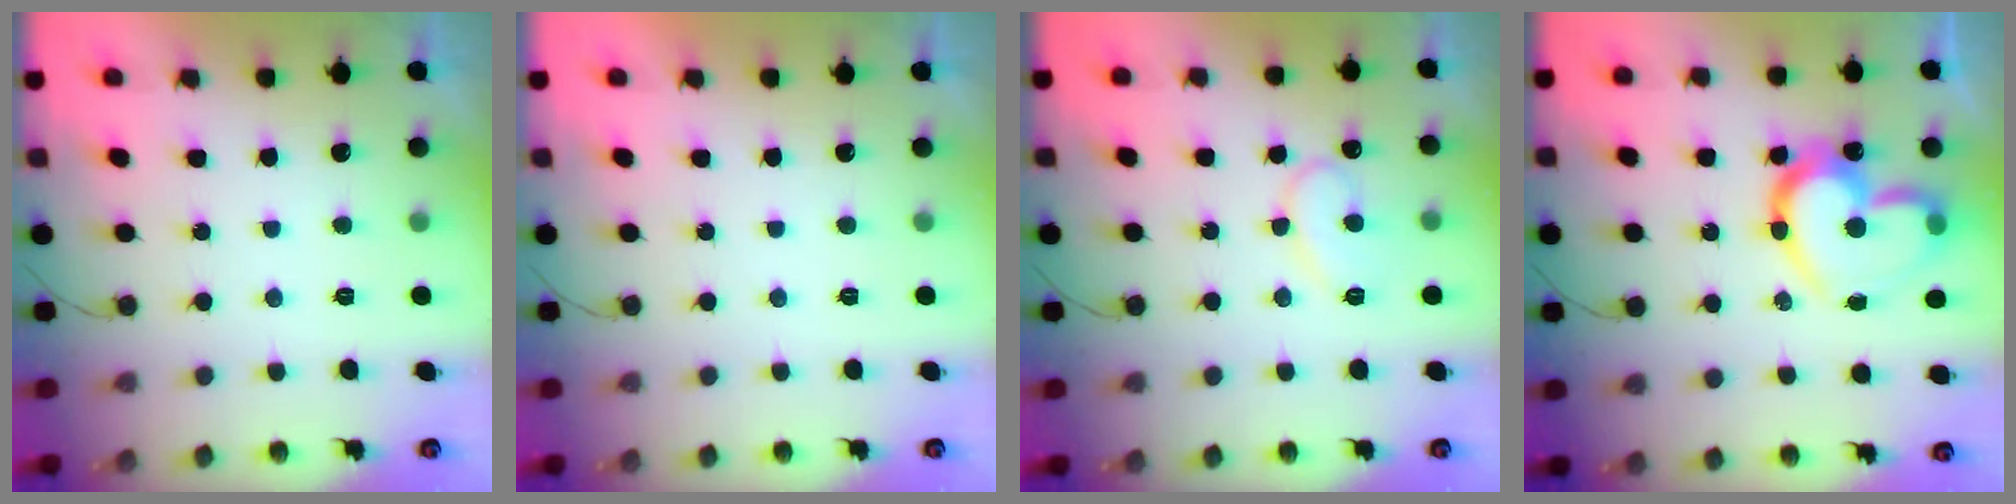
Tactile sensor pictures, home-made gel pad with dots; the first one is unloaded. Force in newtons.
{"total": 1.7, "press": 1.7, "slide": 0.0}
{"total": 10.6, "press": 10.5, "slide": 0.9}
{"total": 19.1, "press": 19.0, "slide": 1.3}